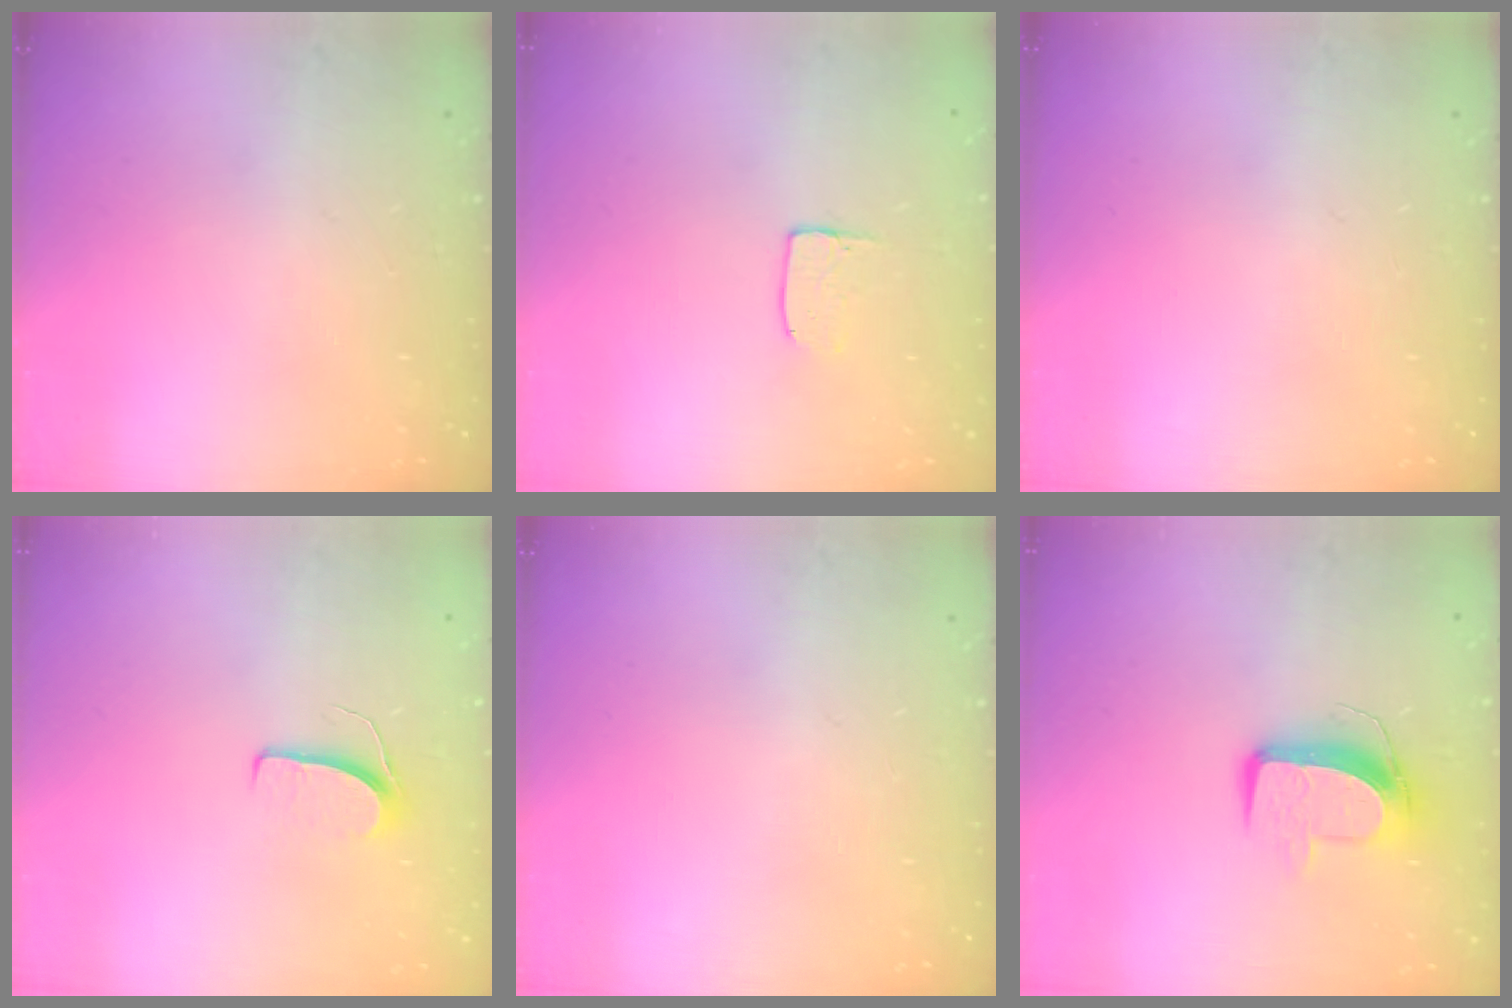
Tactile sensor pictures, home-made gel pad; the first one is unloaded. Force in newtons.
{"total": 4.1, "press": 4.1, "slide": 0.3}
{"total": 0.0}
{"total": 6.2, "press": 6.2, "slide": 0.5}
{"total": 0.0}
{"total": 10.3, "press": 10.3, "slide": 0.8}